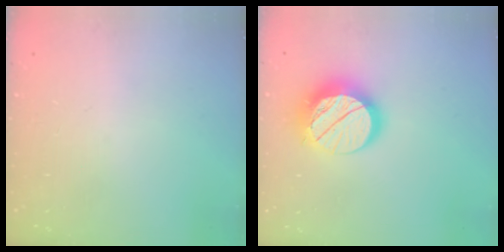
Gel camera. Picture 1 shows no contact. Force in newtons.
{"total": 14.9, "press": 14.8, "slide": 0.9}